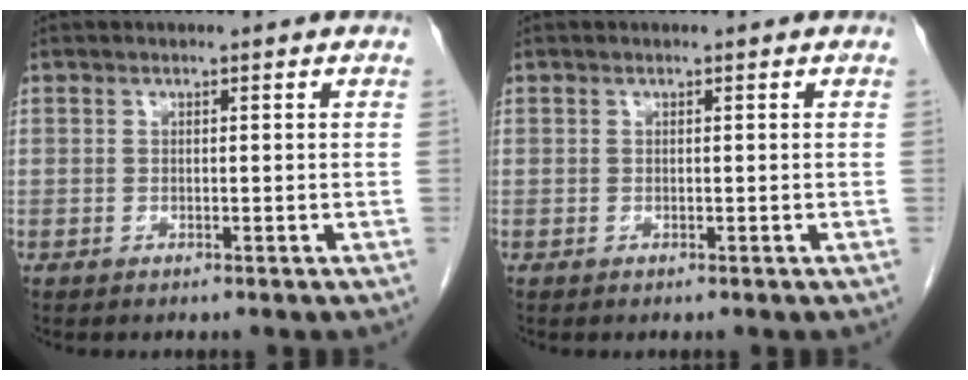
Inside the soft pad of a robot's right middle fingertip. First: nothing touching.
{"total": 0.0}